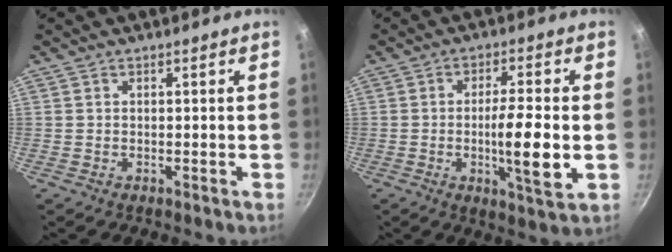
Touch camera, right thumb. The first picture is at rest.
{"total": 10.3, "force": [-1.6, 1.8, 10.0], "torque": [-0.167, -0.001, -0.027]}